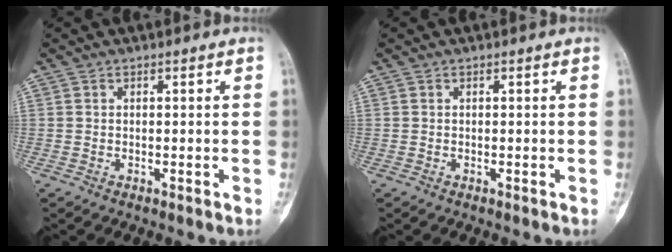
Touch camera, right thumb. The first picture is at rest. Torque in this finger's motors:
{"motor_torque": [0.00, 0.00, 0.02, 0.01, 0.01]}